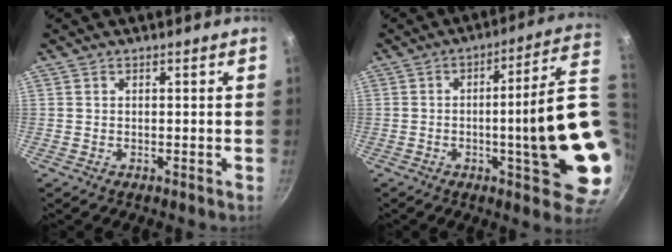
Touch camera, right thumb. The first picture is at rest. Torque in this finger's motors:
{"motor_torque": [2.59, 2.42, 2.27, -0.44, 0.16]}